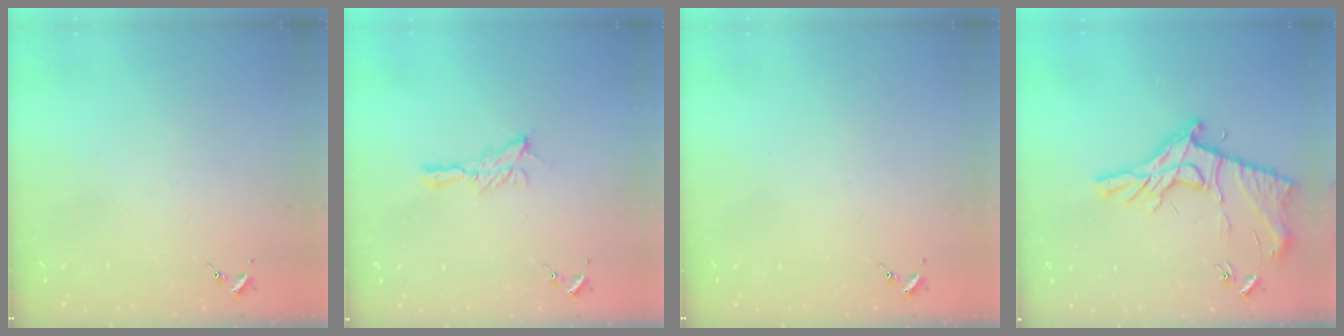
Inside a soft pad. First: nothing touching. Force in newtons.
{"total": 7.6, "press": 7.6, "slide": 0.1}
{"total": 0.0}
{"total": 17.4, "press": 17.3, "slide": 0.9}